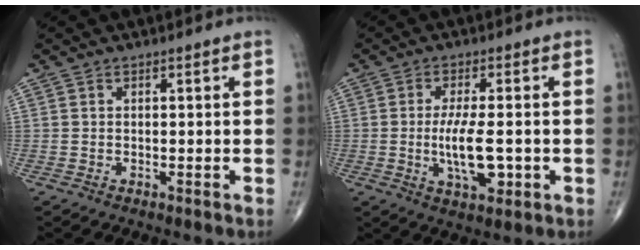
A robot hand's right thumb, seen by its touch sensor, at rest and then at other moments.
{"total": 8.4, "force": [-1.1, 3.0, 7.8], "torque": [-0.144, -0.009, -0.016]}